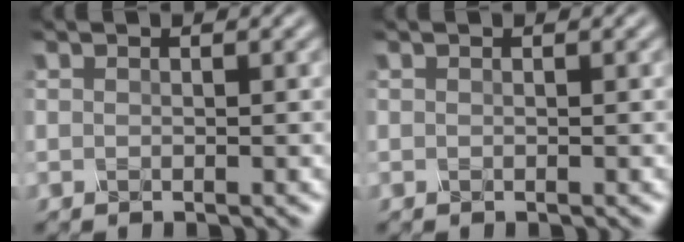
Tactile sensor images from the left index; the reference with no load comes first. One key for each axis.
{"total": 0.0}